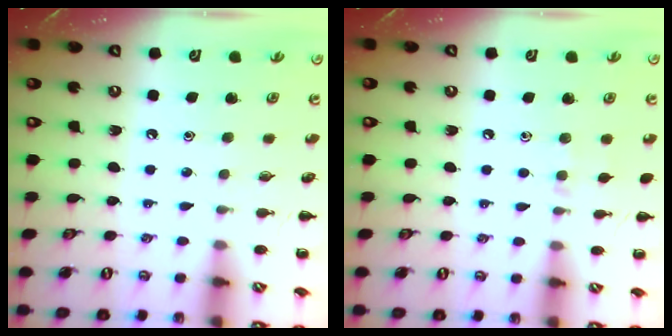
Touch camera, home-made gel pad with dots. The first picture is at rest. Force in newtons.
{"total": 5.6, "press": 5.3, "slide": 1.9}